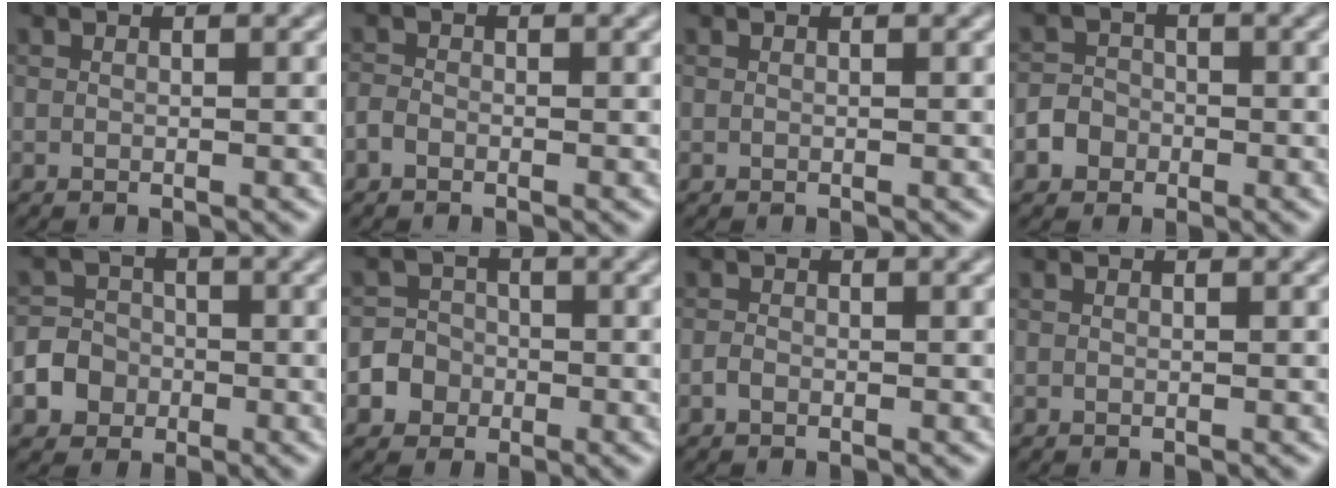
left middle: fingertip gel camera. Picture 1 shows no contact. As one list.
[{"total": 1.0, "force": [-0.7, 0.6, 0.5], "torque": [-0.008, 0.001, -0.017]}, {"total": 0.0}, {"total": 2.3, "force": [-1.1, 2.0, 0.6], "torque": [-0.001, 0.001, -0.023]}, {"total": 3.7, "force": [-1.4, 3.3, 0.9], "torque": [0.008, -0.001, -0.039]}, {"total": 3.6, "force": [-1.5, 3.2, 0.5], "torque": [0.019, 0.000, -0.037]}, {"total": 0.7, "force": [-0.4, 0.4, 0.4], "torque": [-0.006, -0.001, -0.011]}, {"total": 0.0}]